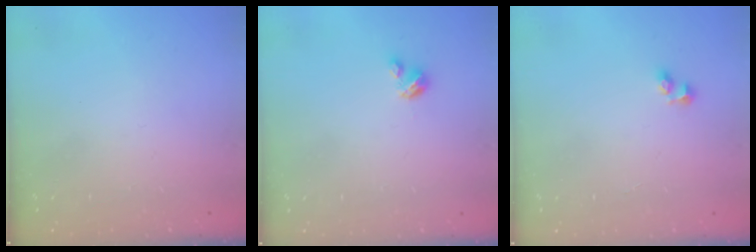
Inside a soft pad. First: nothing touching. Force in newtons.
{"total": 2.9, "press": 2.9, "slide": 0.3}
{"total": 3.0, "press": 2.7, "slide": 1.3}